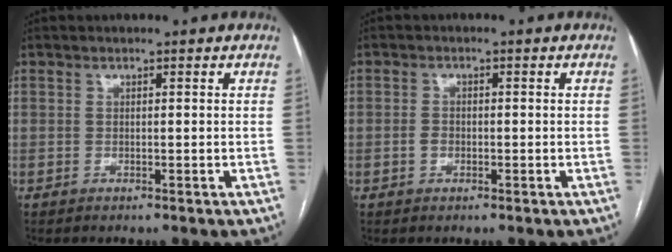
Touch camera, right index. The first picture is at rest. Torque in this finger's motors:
{"motor_torque": [0.08, 0.02, 0.02, 0.00]}